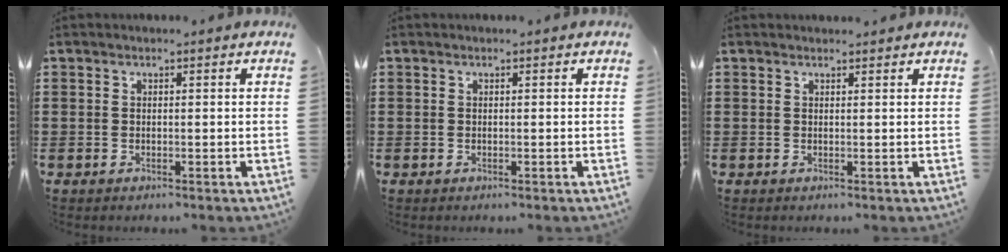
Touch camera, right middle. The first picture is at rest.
{"total": 0.0}
{"total": 0.7, "force": [0.7, 0.0, 0.1], "torque": [-0.003, 0.000, 0.014]}